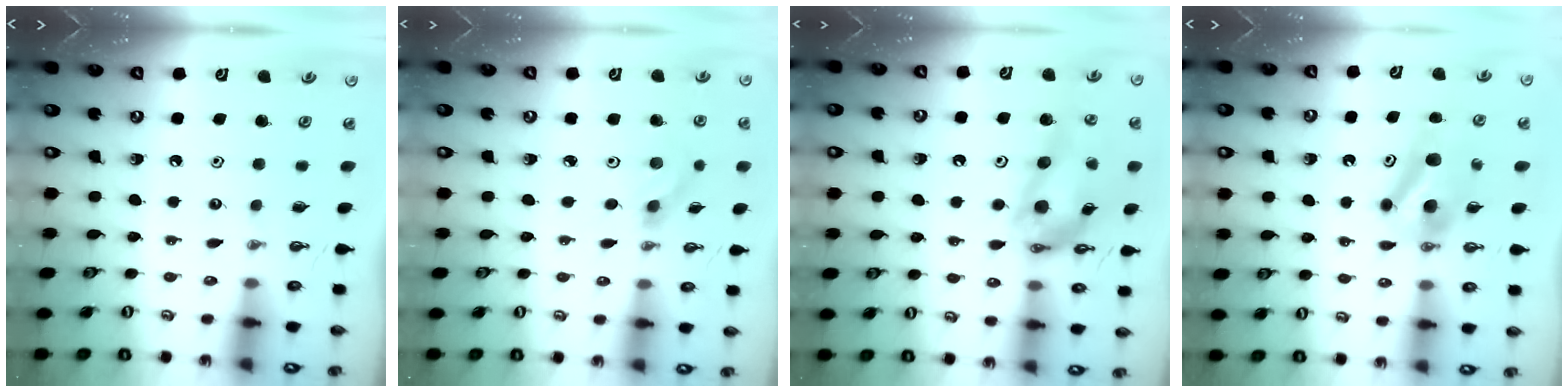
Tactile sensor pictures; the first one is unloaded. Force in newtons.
{"total": 4.5, "press": 4.1, "slide": 2.0}
{"total": 15.2, "press": 15.2, "slide": 1.5}
{"total": 7.3, "press": 6.8, "slide": 2.5}